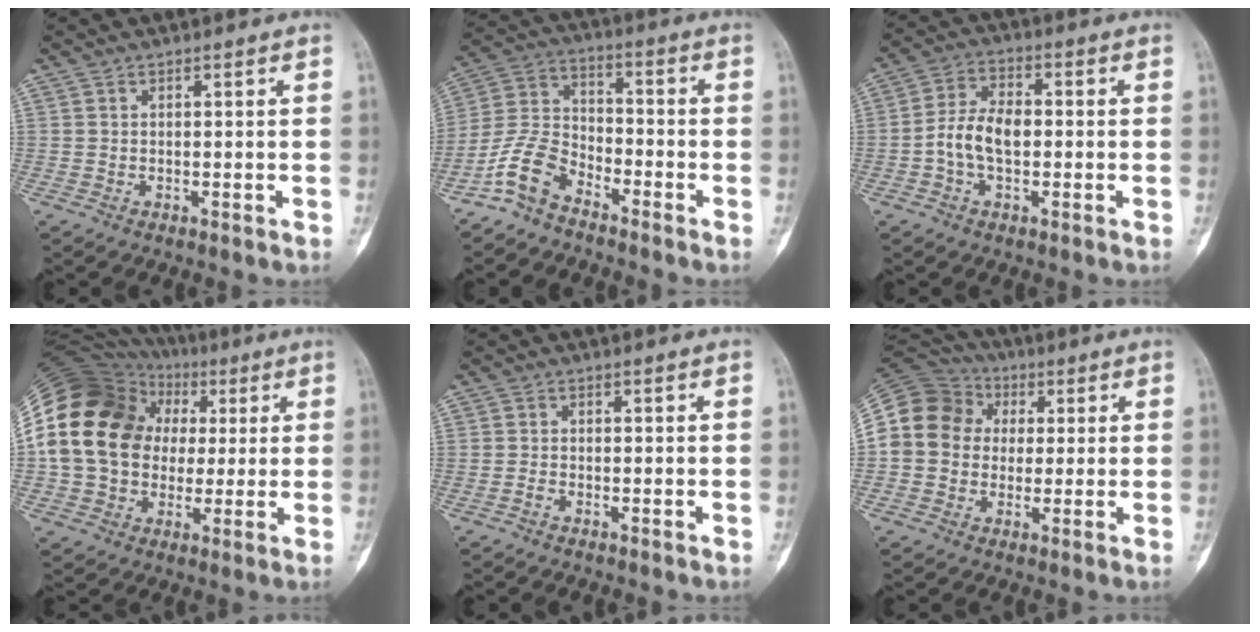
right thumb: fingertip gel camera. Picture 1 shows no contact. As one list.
[{"total": 9.5, "force": [-6.8, 4.8, 4.6], "torque": [-0.093, 0.054, -0.148]}, {"total": 8.0, "force": [-1.1, 4.8, 6.3], "torque": [-0.115, 0.028, -0.028]}, {"total": 22.8, "force": [2.3, 18.6, 12.9], "torque": [-0.240, 0.052, 0.045]}, {"total": 1.0, "force": [-0.8, 0.5, 0.5], "torque": [-0.011, 0.008, -0.016]}, {"total": 15.4, "force": [1.4, 13.0, 8.1], "torque": [-0.145, 0.042, 0.020]}]